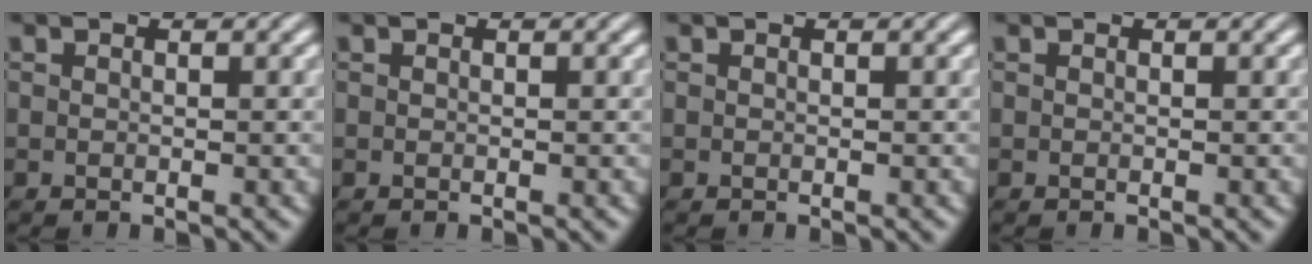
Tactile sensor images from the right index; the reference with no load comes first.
{"total": 0.0}
{"total": 0.0}
{"total": 0.0}